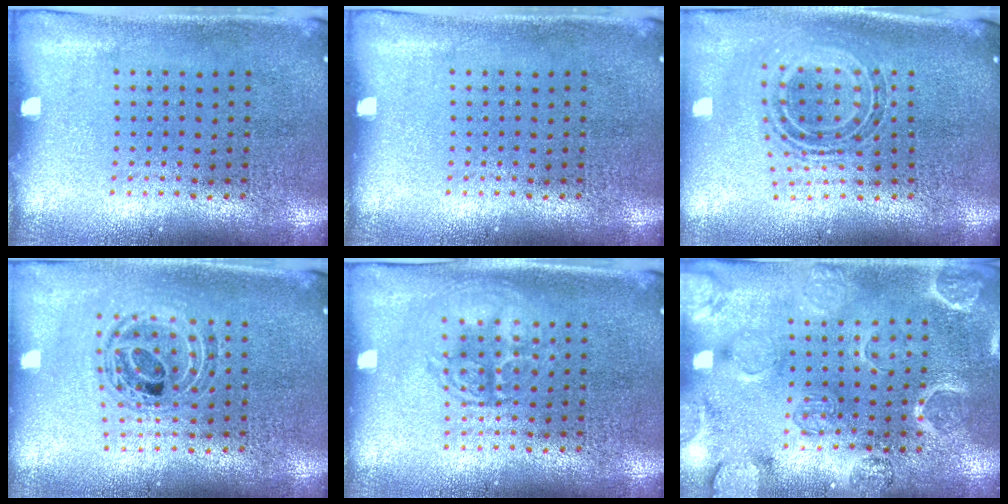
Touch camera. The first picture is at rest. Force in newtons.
{"total": 0.0}
{"total": 0.9, "press": 0.8, "slide": 0.5}
{"total": 0.7, "press": 0.7, "slide": 0.2}
{"total": 1.3, "press": 1.3, "slide": 0.1}
{"total": 2.7, "press": 2.7, "slide": 0.1}